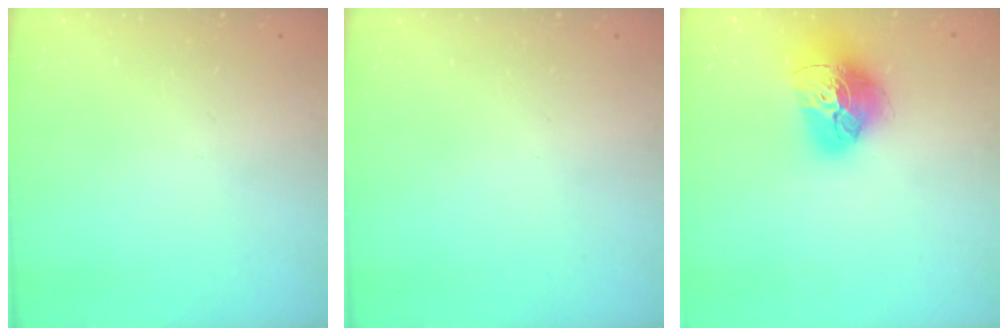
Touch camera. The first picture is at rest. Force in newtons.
{"total": 0.0}
{"total": 17.8, "press": 17.8, "slide": 1.6}